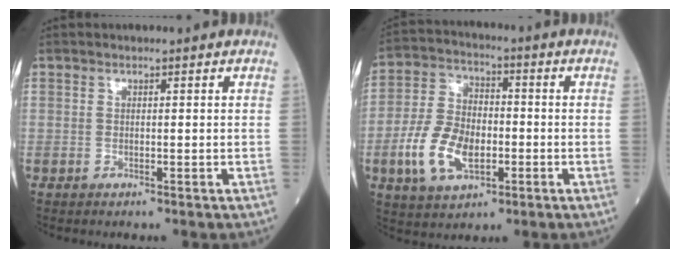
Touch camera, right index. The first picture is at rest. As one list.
[{"total": 11.0, "force": [-3.2, 6.2, 8.6], "torque": [-0.190, 0.009, -0.058]}]